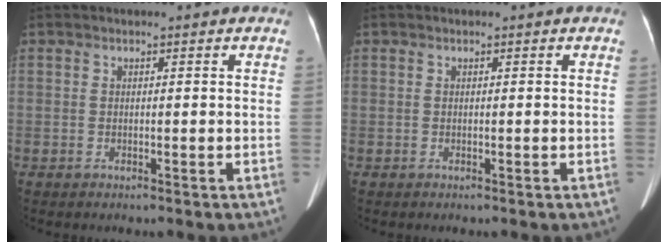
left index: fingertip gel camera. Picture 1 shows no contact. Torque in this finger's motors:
{"motor_torque": [-0.01, 0.00, 0.04, 0.01]}